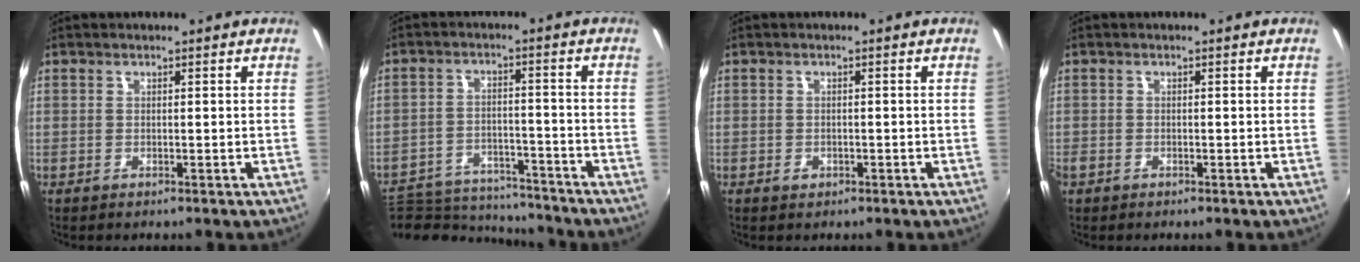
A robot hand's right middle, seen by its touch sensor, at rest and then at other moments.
{"total": 15.2, "force": [-13.8, 4.8, 4.2], "torque": [-0.107, 0.007, -0.201]}
{"total": 1.2, "force": [-0.6, 0.9, 0.5], "torque": [-0.008, -0.001, -0.007]}
{"total": 1.2, "force": [-0.9, 0.8, 0.3], "torque": [-0.009, -0.003, -0.018]}